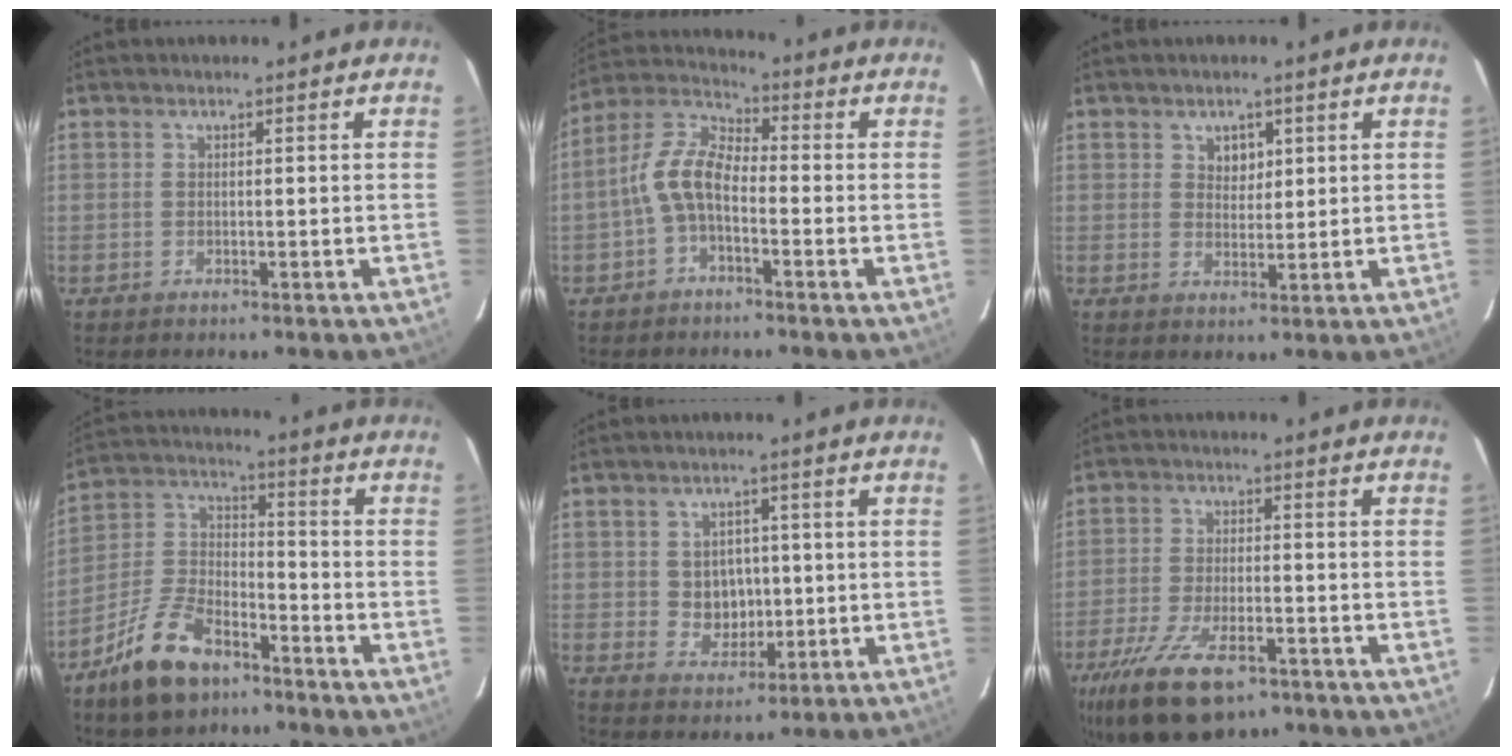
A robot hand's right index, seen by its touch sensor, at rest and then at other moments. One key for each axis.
{"total": 7.8, "fx": -2.5, "fy": 3.8, "fz": 6.3, "tx": -0.137, "ty": 0.020, "tz": -0.056}
{"total": 3.0, "fx": 1.4, "fy": 2.4, "fz": 1.2, "tx": -0.012, "ty": 0.005, "tz": 0.026}
{"total": 13.3, "fx": -8.7, "fy": 6.5, "fz": 7.5, "tx": -0.166, "ty": 0.017, "tz": -0.162}
{"total": 5.9, "fx": 0.2, "fy": 5.2, "fz": 2.7, "tx": -0.049, "ty": 0.008, "tz": 0.015}
{"total": 15.8, "fx": -10.1, "fy": 6.6, "fz": 10.2, "tx": -0.228, "ty": -0.039, "tz": -0.176}